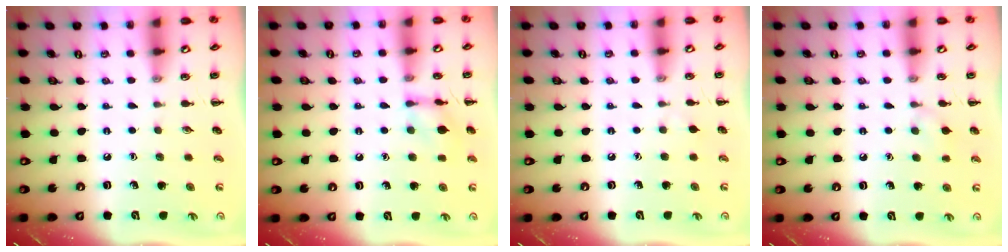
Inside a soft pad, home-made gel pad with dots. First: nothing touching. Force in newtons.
{"total": 8.9, "press": 8.9, "slide": 0.7}
{"total": 2.6, "press": 2.3, "slide": 1.1}
{"total": 6.2, "press": 5.8, "slide": 2.1}